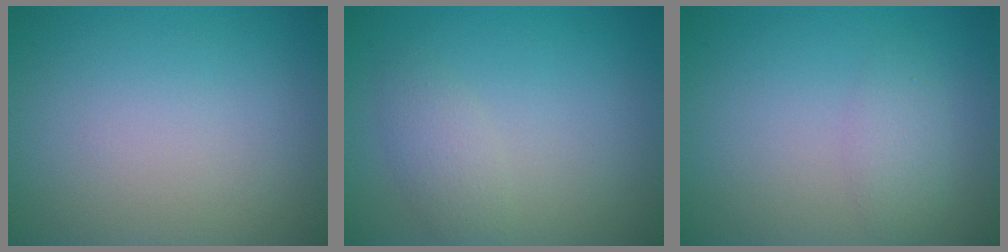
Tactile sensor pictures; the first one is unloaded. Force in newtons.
{"total": 2.0, "press": 2.0, "slide": 0.0}
{"total": 1.8, "press": 1.8, "slide": 0.1}